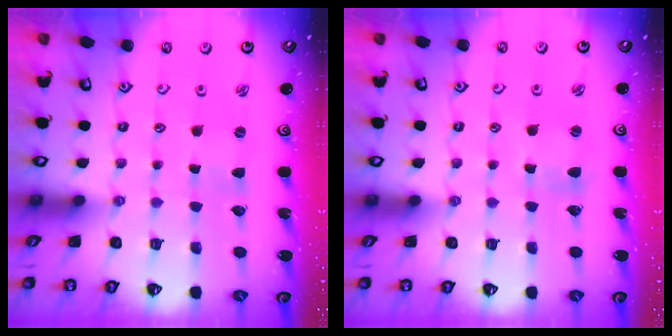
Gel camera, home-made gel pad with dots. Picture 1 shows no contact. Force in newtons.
{"total": 2.1, "press": 2.1, "slide": 0.3}